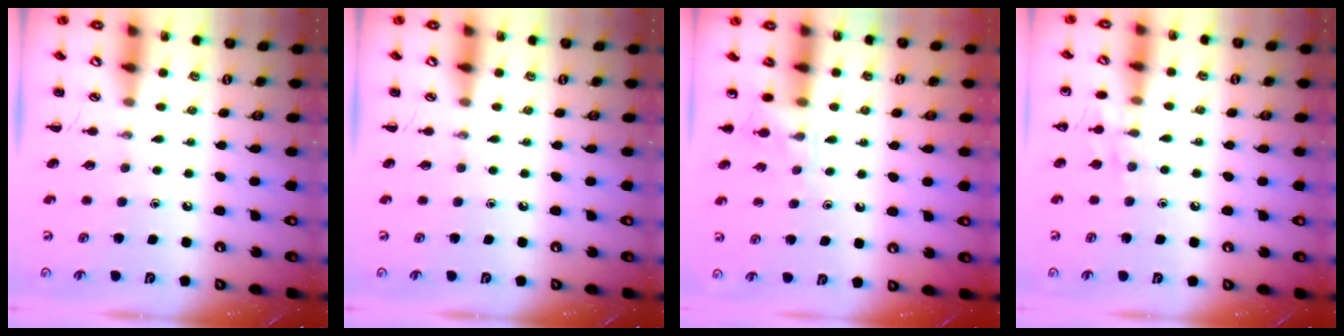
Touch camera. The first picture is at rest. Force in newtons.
{"total": 0.0}
{"total": 5.3, "press": 4.9, "slide": 2.1}
{"total": 7.4, "press": 7.2, "slide": 1.7}